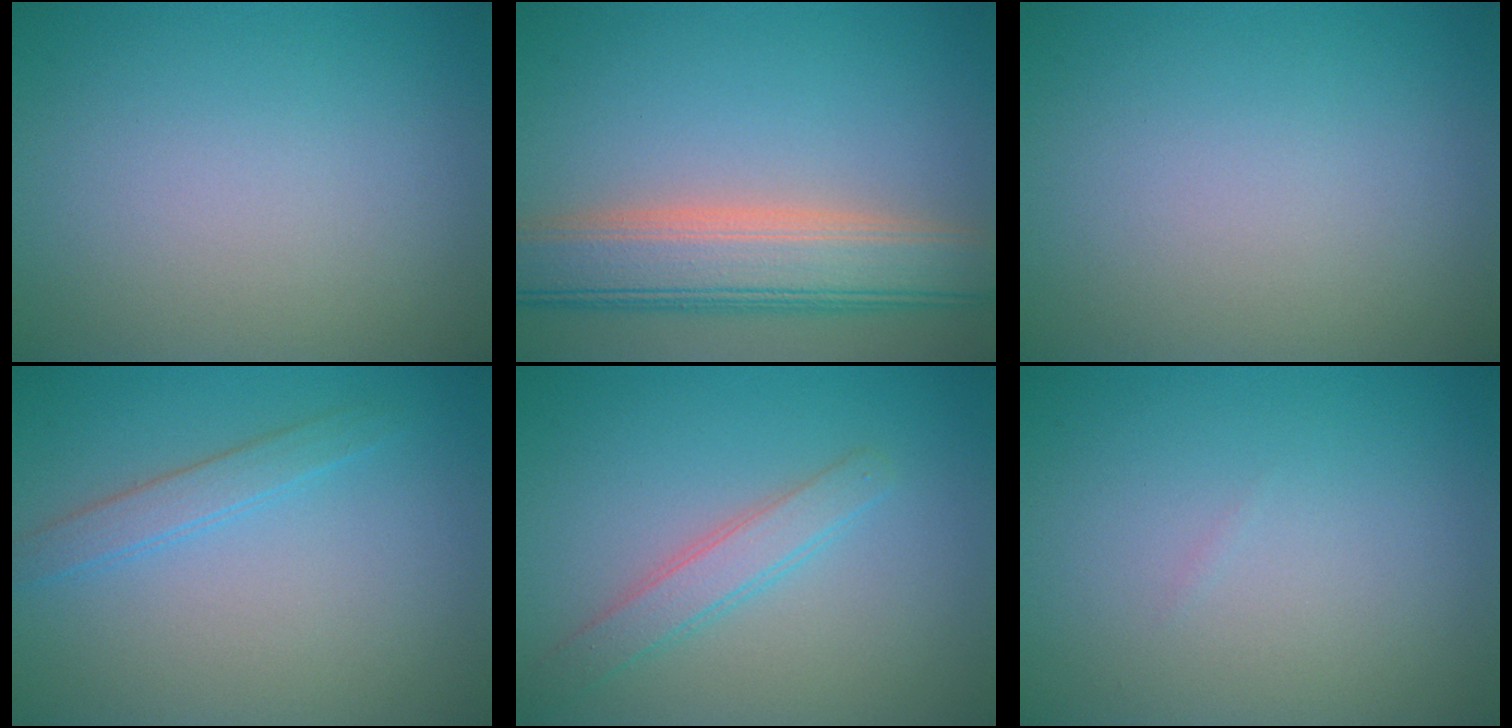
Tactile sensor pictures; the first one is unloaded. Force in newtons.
{"total": 7.7, "press": 7.6, "slide": 0.7}
{"total": 0.0}
{"total": 1.8, "press": 1.8, "slide": 0.1}
{"total": 2.5, "press": 2.5, "slide": 0.1}
{"total": 0.0}